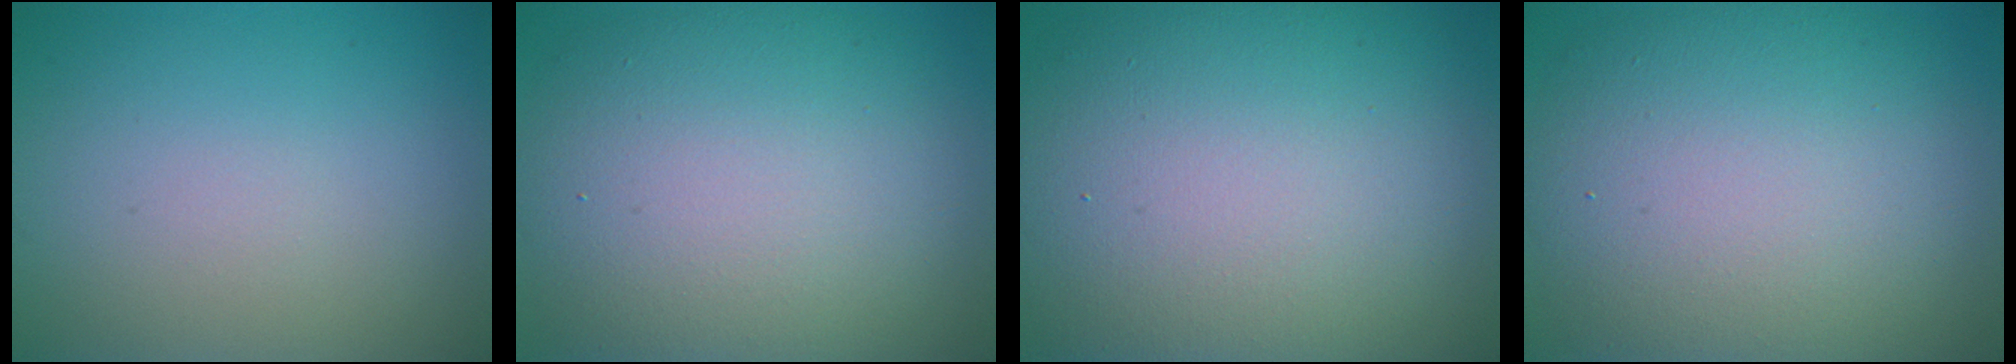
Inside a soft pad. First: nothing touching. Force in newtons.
{"total": 12.8, "press": 12.8, "slide": 0.7}
{"total": 18.0, "press": 18.0, "slide": 0.8}
{"total": 12.9, "press": 12.8, "slide": 1.4}